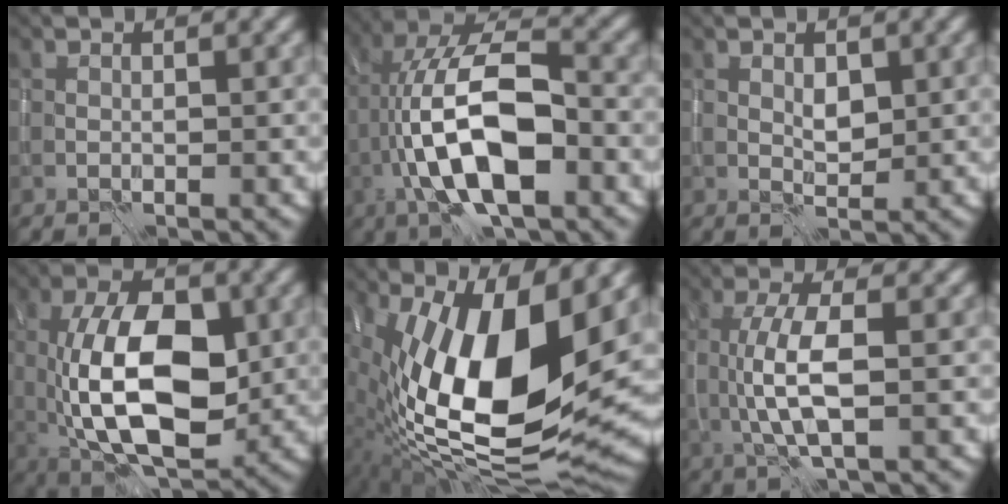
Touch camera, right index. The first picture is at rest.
{"total": 11.5, "force": [-2.8, 4.6, 10.1], "torque": [-0.188, 0.018, -0.058]}
{"total": 1.3, "force": [0.5, 0.8, 0.9], "torque": [-0.018, -0.003, 0.011]}
{"total": 11.2, "force": [-0.7, 5.6, 9.7], "torque": [-0.165, 0.000, -0.013]}
{"total": 17.3, "force": [1.6, 7.1, 15.7], "torque": [-0.280, -0.001, 0.030]}
{"total": 4.8, "force": [0.0, 1.4, 4.5], "torque": [-0.100, -0.002, 0.001]}